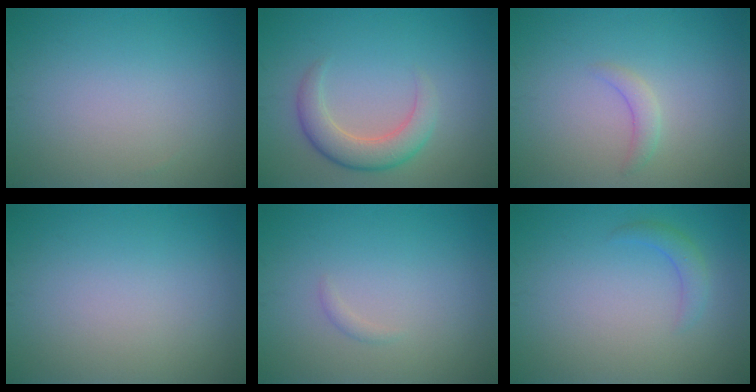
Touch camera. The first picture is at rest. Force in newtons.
{"total": 3.8, "press": 3.8, "slide": 0.4}
{"total": 1.3, "press": 1.3, "slide": 0.2}
{"total": 0.0}
{"total": 0.6, "press": 0.6, "slide": 0.0}
{"total": 1.6, "press": 1.6, "slide": 0.0}